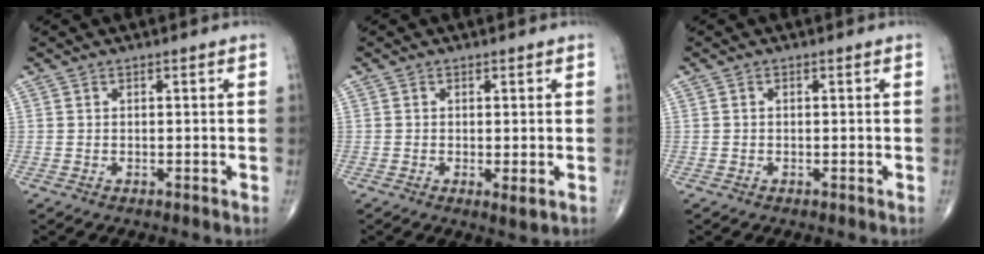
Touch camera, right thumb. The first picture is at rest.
{"total": 1.9, "force": [-0.4, 0.4, 1.8], "torque": [-0.036, -0.009, -0.008]}
{"total": 0.0}